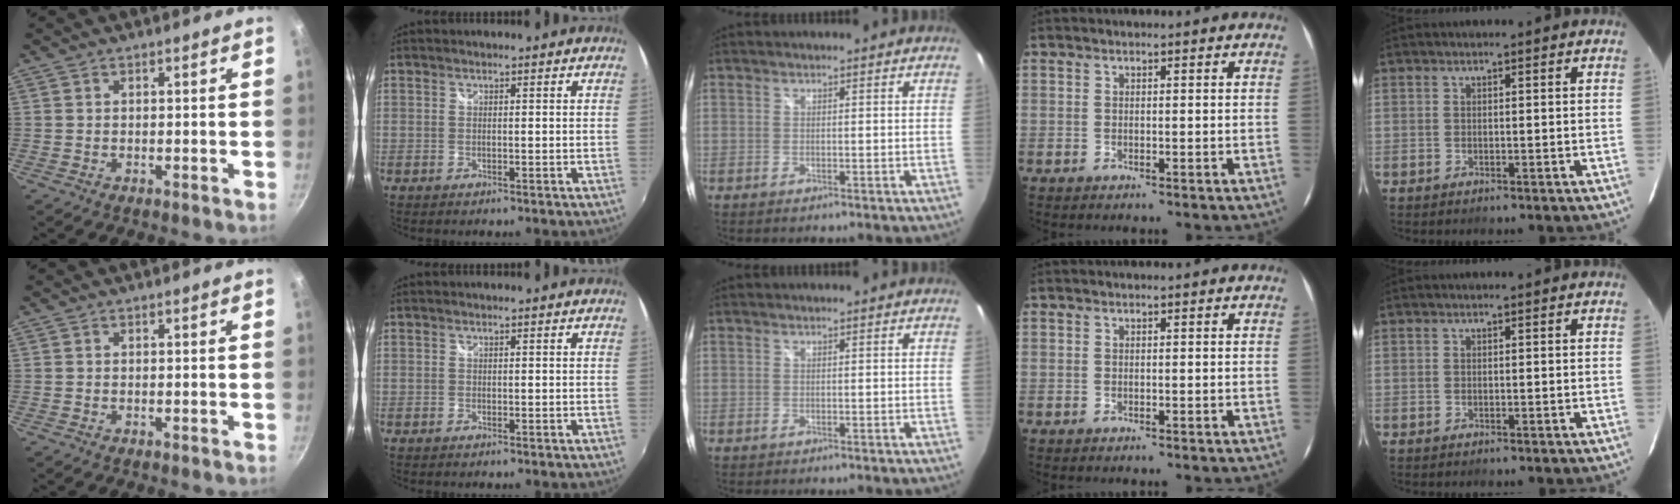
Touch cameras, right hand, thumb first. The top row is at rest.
{}